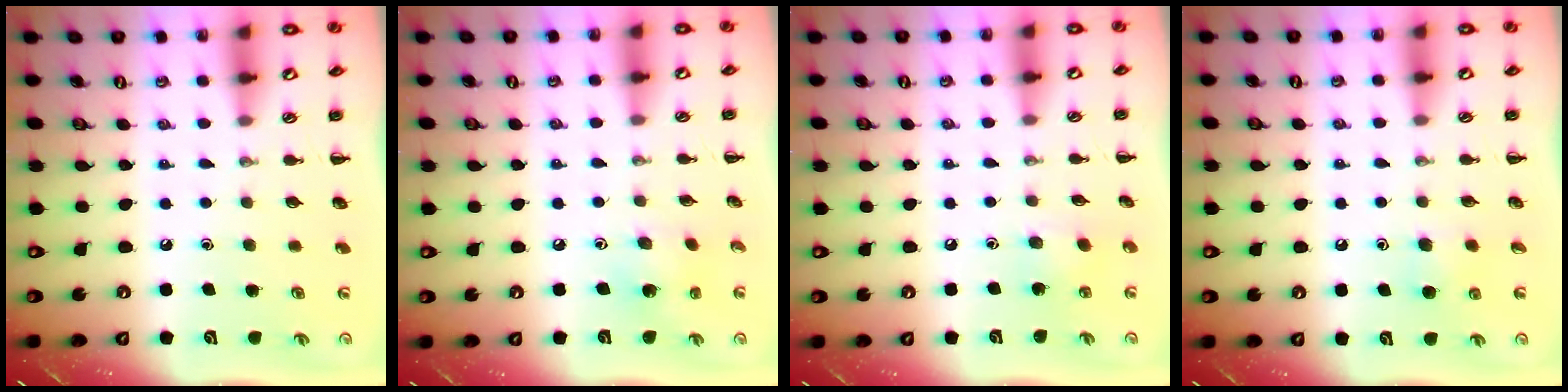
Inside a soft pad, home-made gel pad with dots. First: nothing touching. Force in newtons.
{"total": 3.3, "press": 3.2, "slide": 0.6}
{"total": 5.4, "press": 5.2, "slide": 1.4}
{"total": 4.1, "press": 3.8, "slide": 1.5}